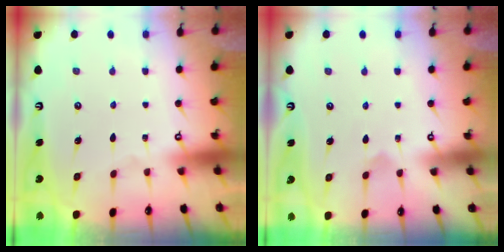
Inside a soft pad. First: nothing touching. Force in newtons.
{"total": 3.3, "press": 3.3, "slide": 0.2}